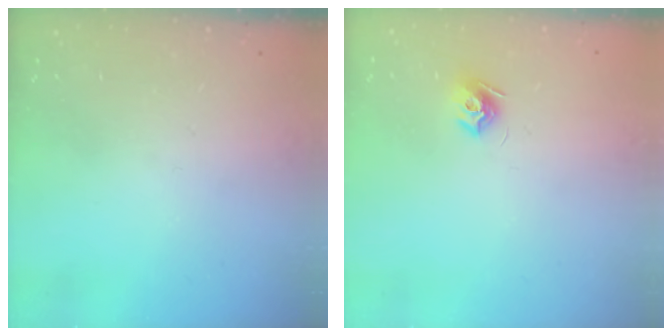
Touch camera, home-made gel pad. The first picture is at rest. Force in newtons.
{"total": 7.8, "press": 7.8, "slide": 0.2}